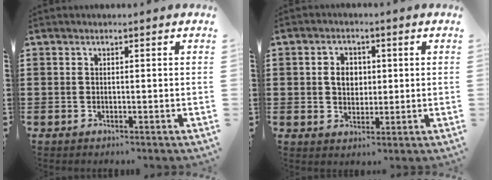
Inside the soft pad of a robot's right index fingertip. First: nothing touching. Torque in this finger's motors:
{"motor_torque": [0.77, 0.19, 0.15, 0.06]}